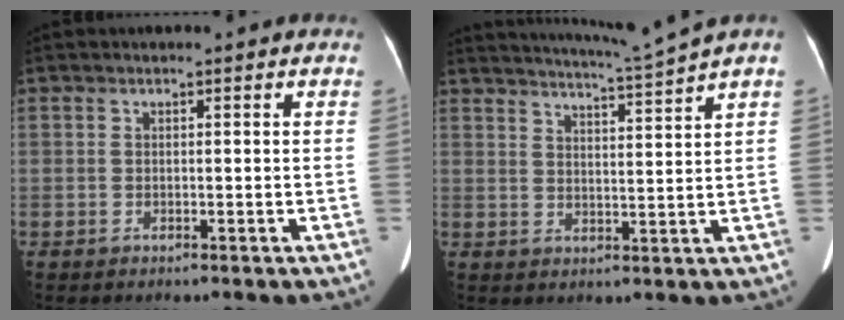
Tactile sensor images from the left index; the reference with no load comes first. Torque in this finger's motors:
{"motor_torque": [-0.93, -0.82, -0.55, -0.05]}